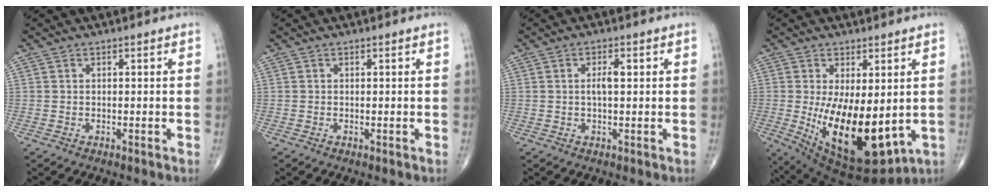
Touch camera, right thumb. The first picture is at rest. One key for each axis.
{"total": 0.0}
{"total": 2.8, "fx": 0.6, "fy": 0.9, "fz": 2.6, "tx": -0.047, "ty": 0.004, "tz": 0.009}
{"total": 17.0, "fx": -1.6, "fy": 7.7, "fz": 15.1, "tx": -0.249, "ty": -0.034, "tz": 0.002}